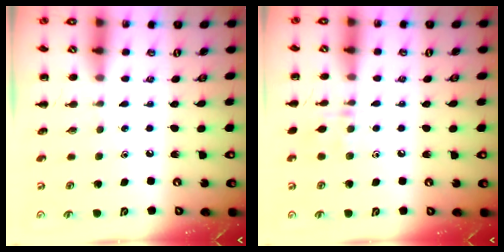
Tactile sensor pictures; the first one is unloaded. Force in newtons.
{"total": 6.9, "press": 6.7, "slide": 1.9}